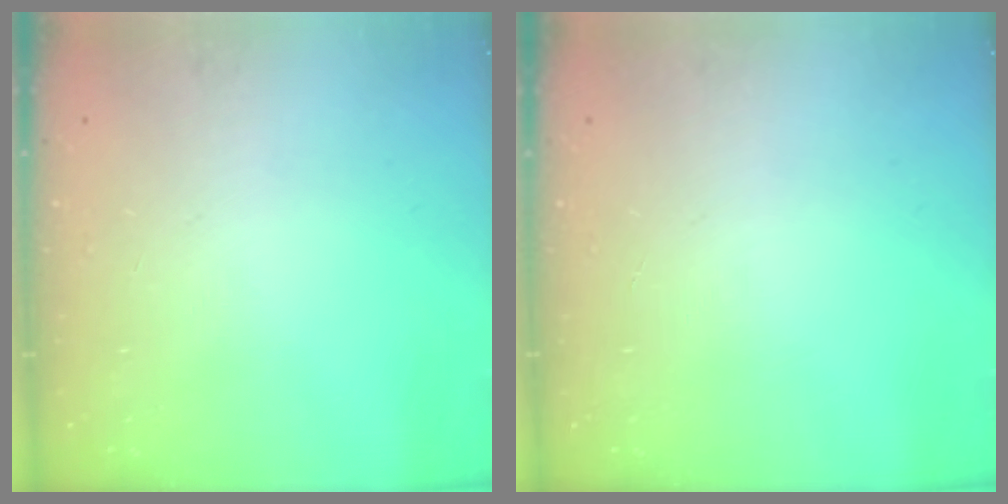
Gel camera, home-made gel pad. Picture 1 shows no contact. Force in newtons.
{"total": 0.0}